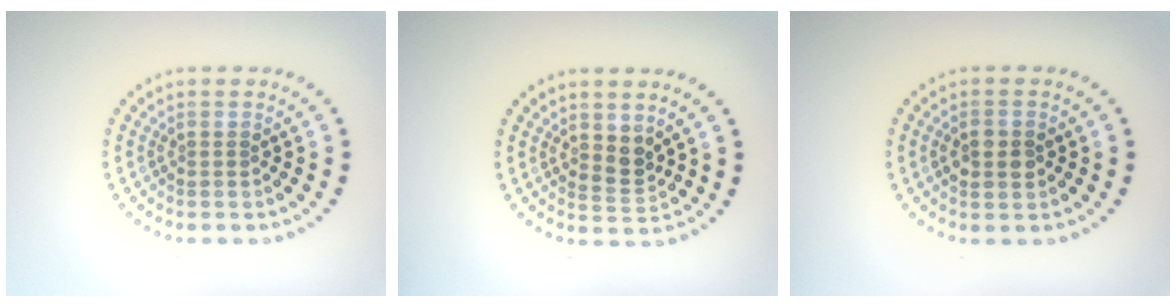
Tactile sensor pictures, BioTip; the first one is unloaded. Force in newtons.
{"total": 1.8, "press": 1.6, "slide": 0.9}
{"total": 2.8, "press": 2.8, "slide": 0.1}